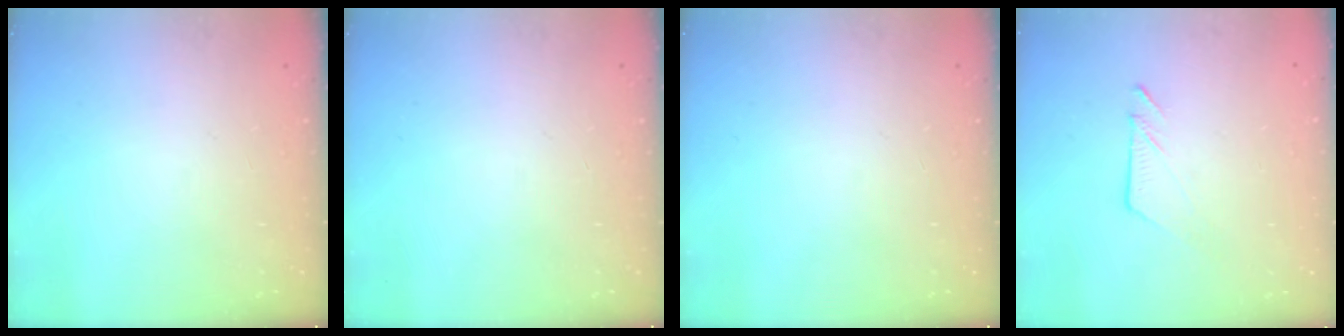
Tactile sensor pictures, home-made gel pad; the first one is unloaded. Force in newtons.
{"total": 0.0}
{"total": 0.0}
{"total": 5.9, "press": 5.8, "slide": 0.9}